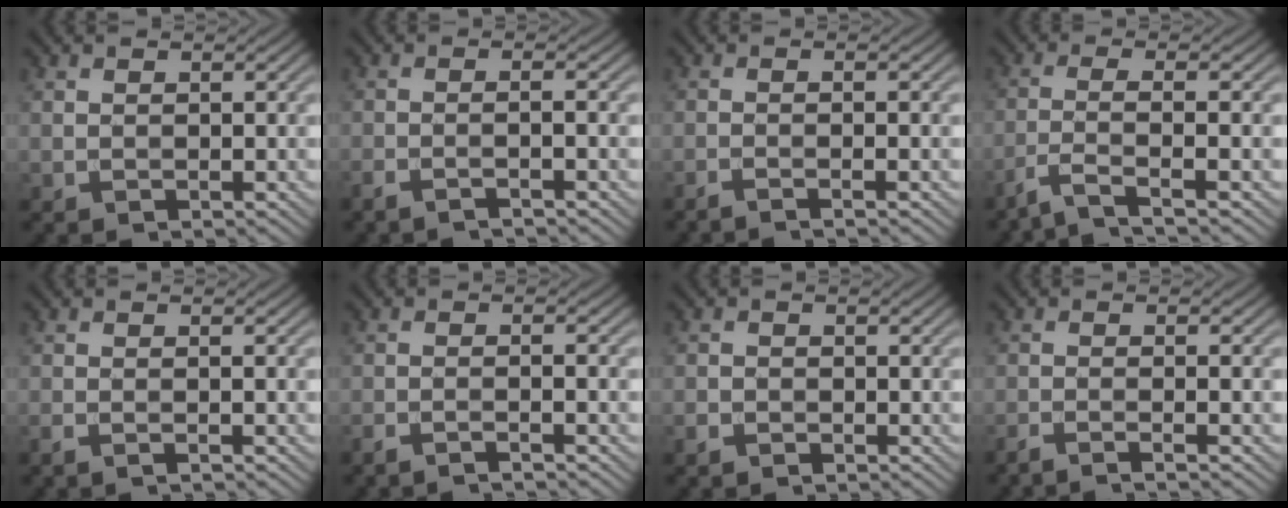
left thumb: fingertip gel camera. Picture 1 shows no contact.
{"total": 2.4, "force": [-1.6, 0.1, 1.8], "torque": [-0.025, 0.004, -0.042]}
{"total": 2.1, "force": [-1.1, 0.2, 1.8], "torque": [-0.021, 0.004, -0.034]}
{"total": 4.4, "force": [-2.8, 0.6, 3.4], "torque": [-0.053, 0.006, -0.077]}
{"total": 1.3, "force": [-0.7, 0.0, 1.1], "torque": [-0.021, 0.004, -0.017]}
{"total": 2.5, "force": [-1.8, 0.1, 1.7], "torque": [-0.023, 0.004, -0.046]}
{"total": 1.4, "force": [-1.1, 0.8, 0.5], "torque": [-0.009, -0.002, -0.025]}
{"total": 2.9, "force": [-1.7, 0.3, 2.3], "torque": [-0.026, 0.002, -0.048]}